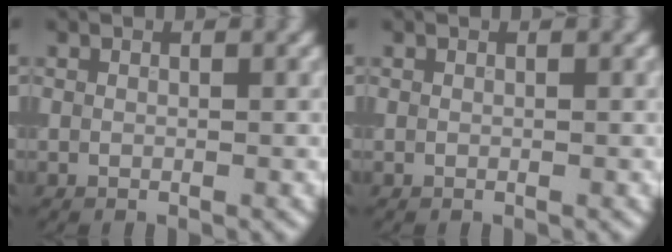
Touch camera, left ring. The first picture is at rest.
{"total": 0.0}